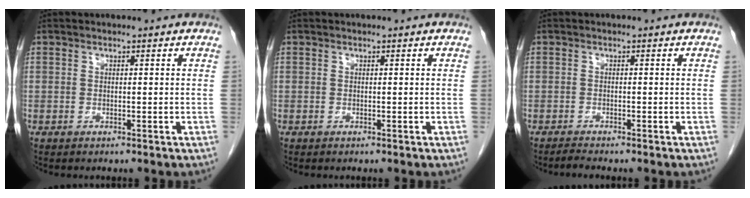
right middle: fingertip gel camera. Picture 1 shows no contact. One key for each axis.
{"total": 0.0}
{"total": 1.1, "fx": -1.1, "fy": -0.2, "fz": 0.3, "tx": -0.014, "ty": -0.006, "tz": -0.021}